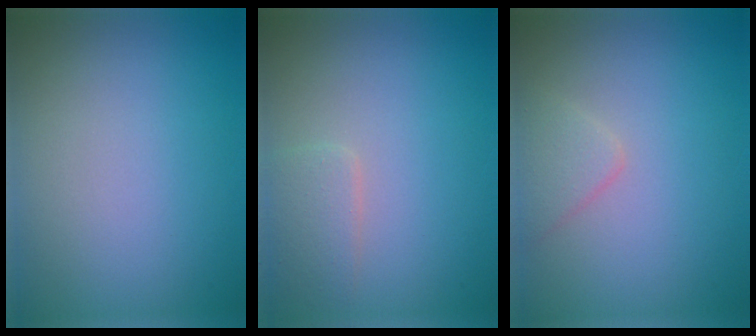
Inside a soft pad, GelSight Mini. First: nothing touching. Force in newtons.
{"total": 2.0, "press": 2.0, "slide": 0.0}
{"total": 1.7, "press": 1.6, "slide": 0.1}